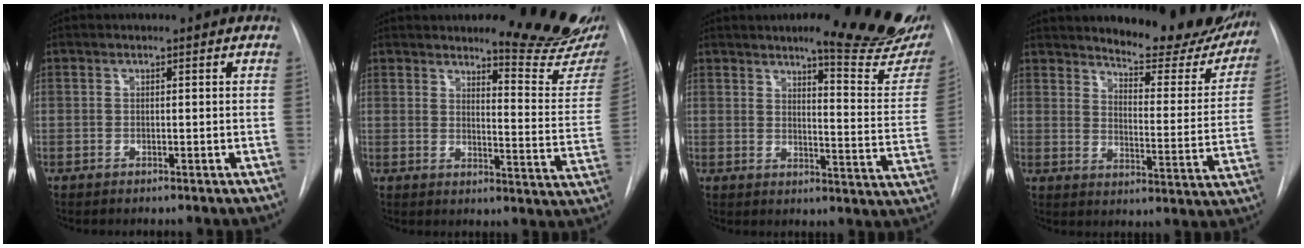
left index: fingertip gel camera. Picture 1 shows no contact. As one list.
[{"total": 14.6, "force": [13.2, 1.1, 6.1], "torque": [-0.067, -0.098, 0.147]}, {"total": 18.0, "force": [14.1, 2.5, 10.8], "torque": [-0.122, -0.052, 0.162]}, {"total": 18.8, "force": [16.8, 4.7, 7.0], "torque": [-0.076, -0.055, 0.205]}]